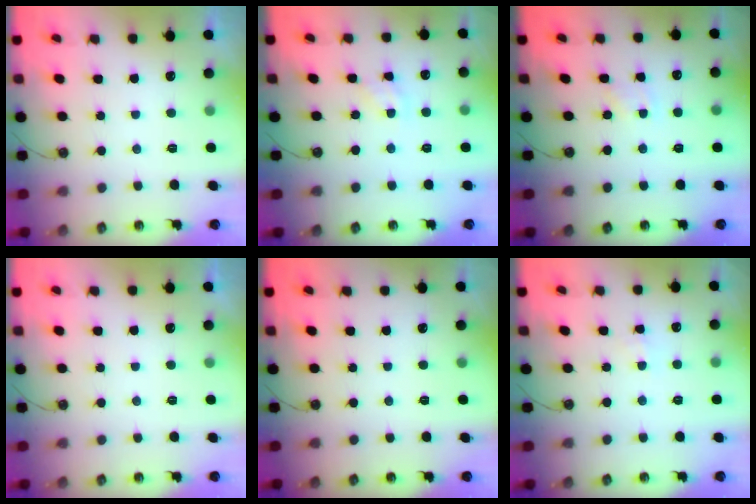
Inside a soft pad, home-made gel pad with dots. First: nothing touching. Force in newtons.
{"total": 3.5, "press": 3.5, "slide": 0.2}
{"total": 1.5, "press": 1.4, "slide": 0.3}
{"total": 0.0}
{"total": 0.0}
{"total": 1.5, "press": 1.5, "slide": 0.3}